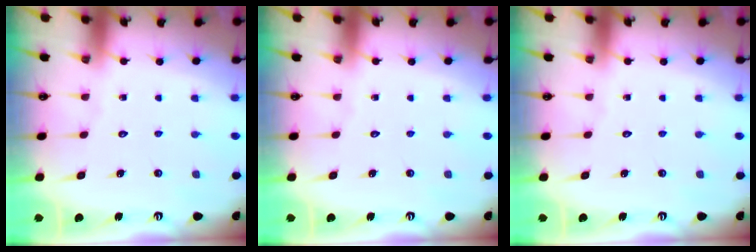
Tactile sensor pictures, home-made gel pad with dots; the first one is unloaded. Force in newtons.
{"total": 0.0}
{"total": 0.0}